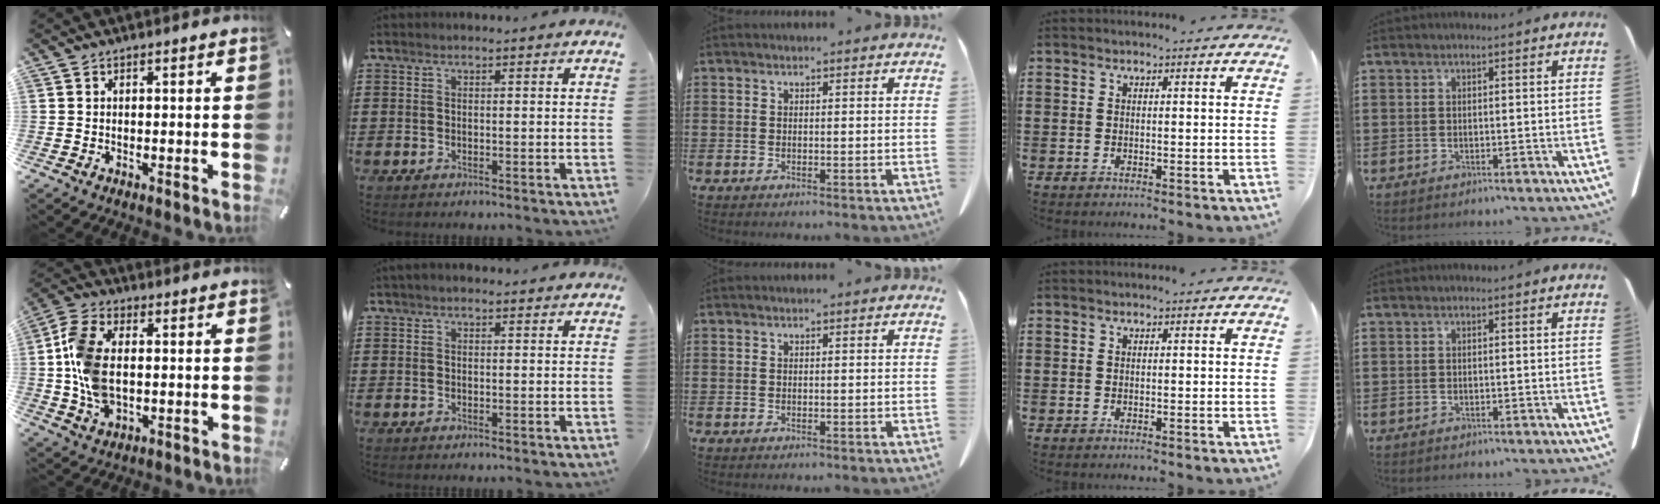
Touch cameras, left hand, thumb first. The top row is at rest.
{"thumb": {"total": 11.3, "force": [-0.1, 7.1, 8.7], "torque": [-0.202, 0.006, -0.002]}, "index": {"total": 1.0, "force": [0.6, 0.5, 0.6], "torque": [-0.012, 0.005, 0.011]}}